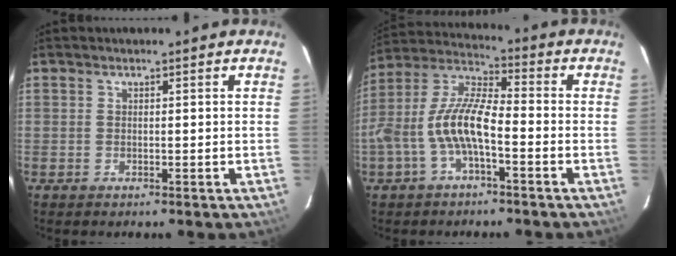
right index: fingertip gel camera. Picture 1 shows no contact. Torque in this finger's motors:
{"motor_torque": [0.71, -0.25, 0.56, 0.21]}